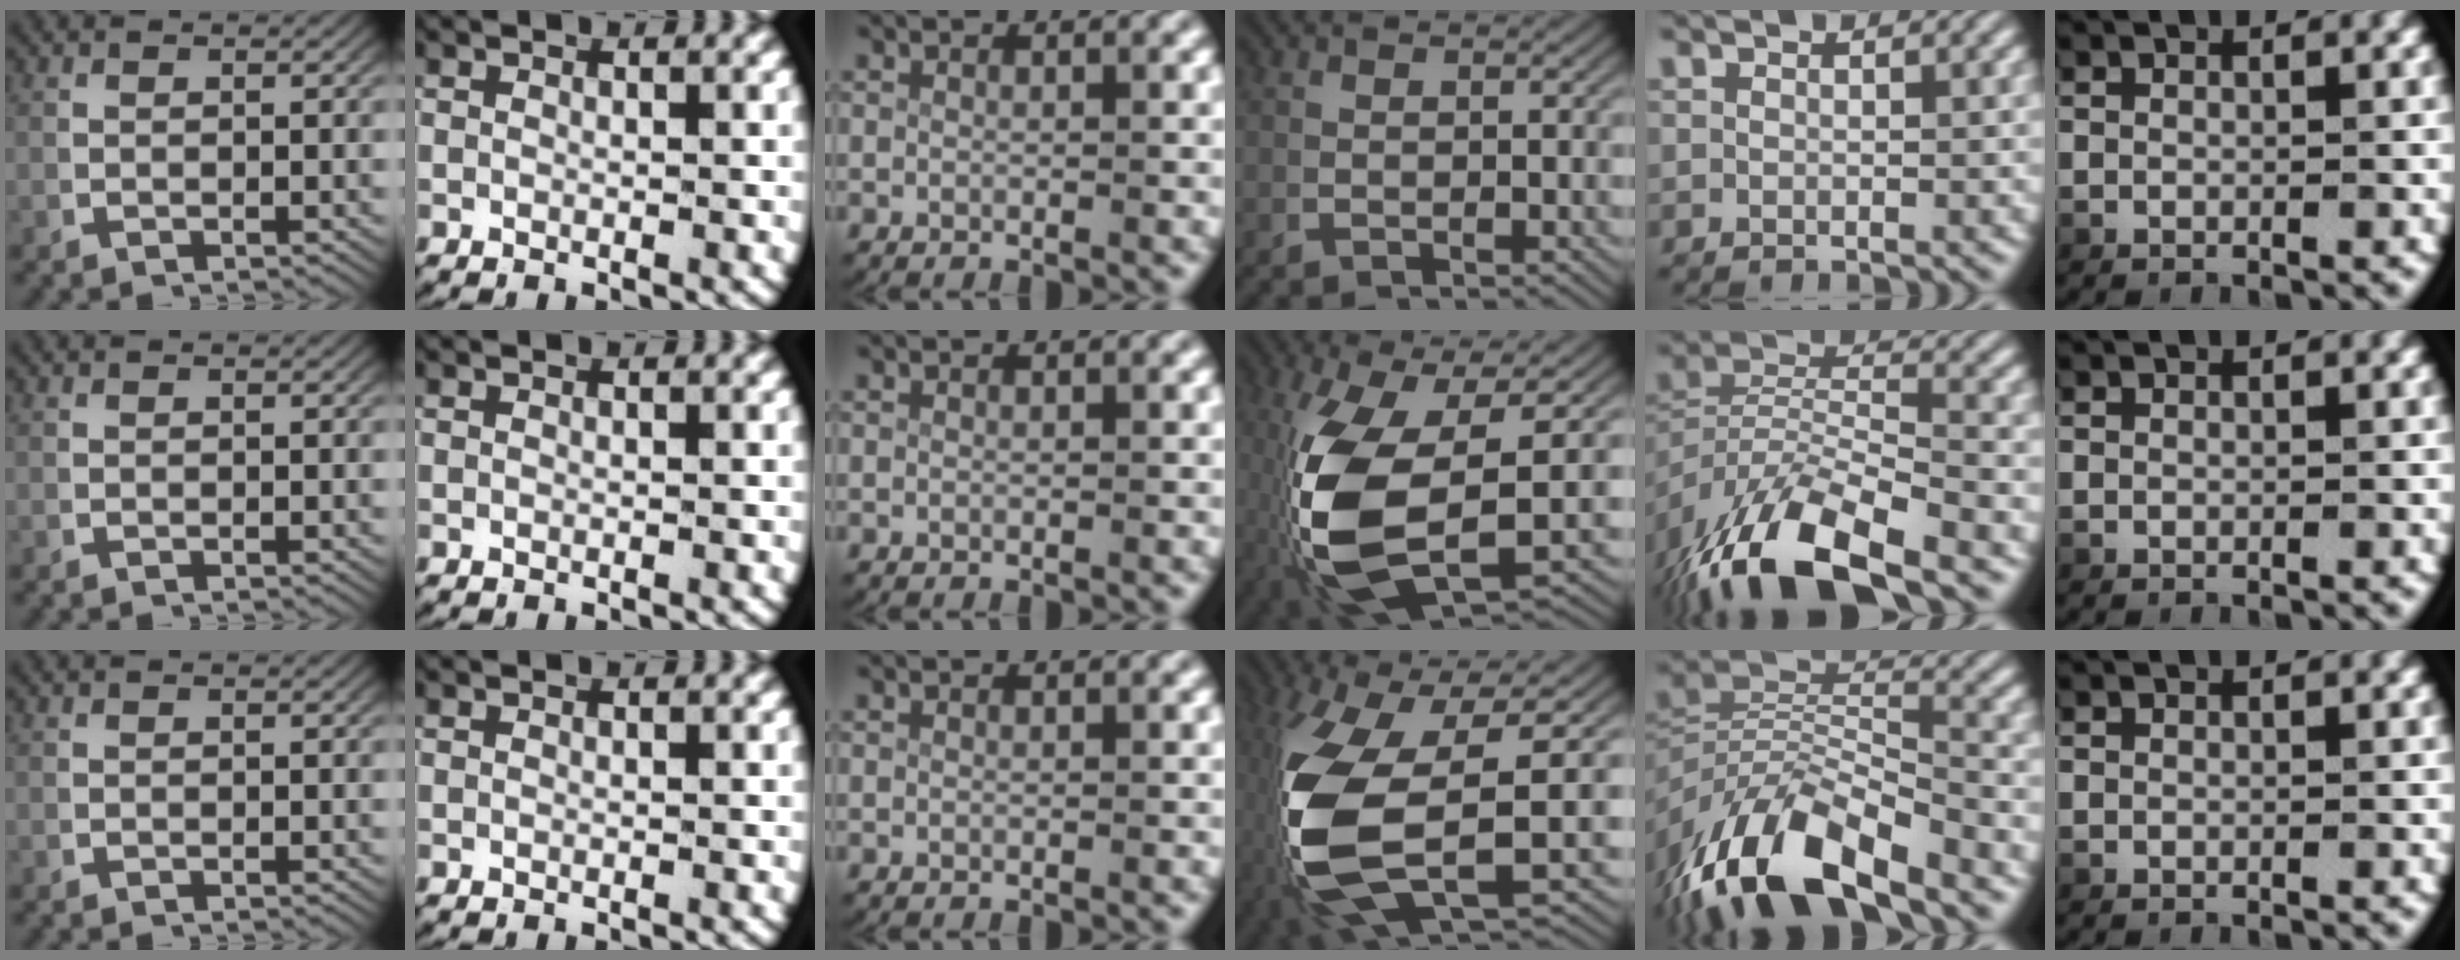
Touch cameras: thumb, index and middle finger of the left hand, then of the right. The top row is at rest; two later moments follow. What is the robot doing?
{"motion": "lift_and_place", "object": "scissors"}